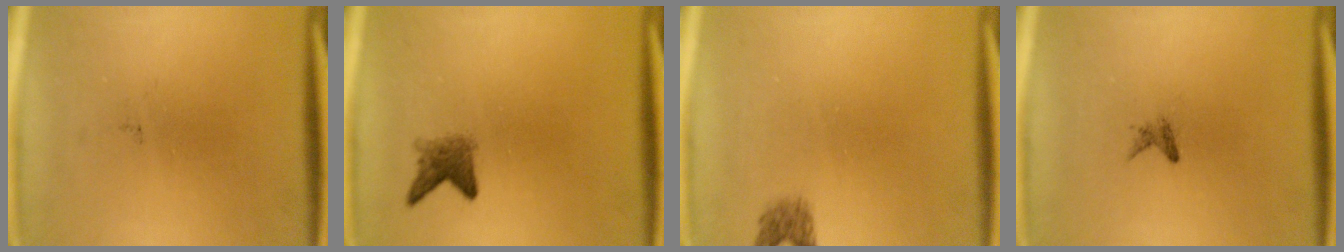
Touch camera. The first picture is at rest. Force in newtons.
{"total": 2.6}
{"total": 1.6}
{"total": 0.9}